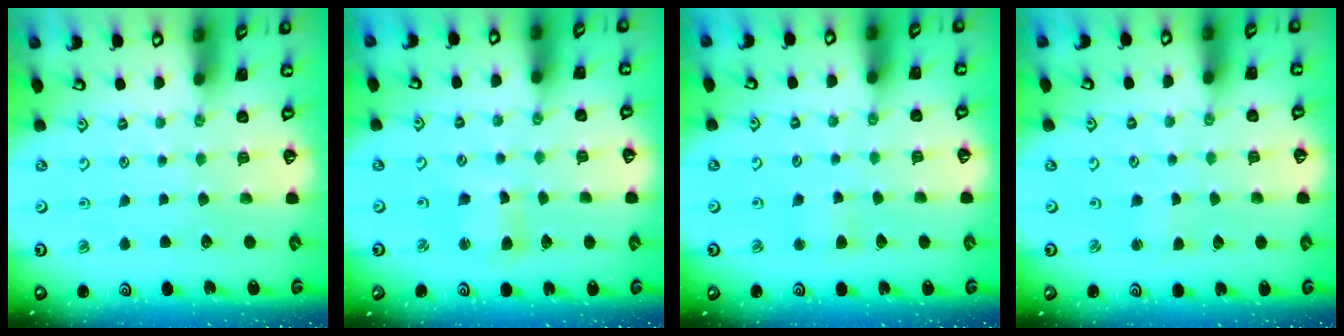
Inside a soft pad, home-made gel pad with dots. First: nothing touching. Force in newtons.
{"total": 4.3, "press": 4.2, "slide": 0.6}
{"total": 3.6, "press": 3.6, "slide": 0.5}
{"total": 1.0, "press": 1.0, "slide": 0.1}